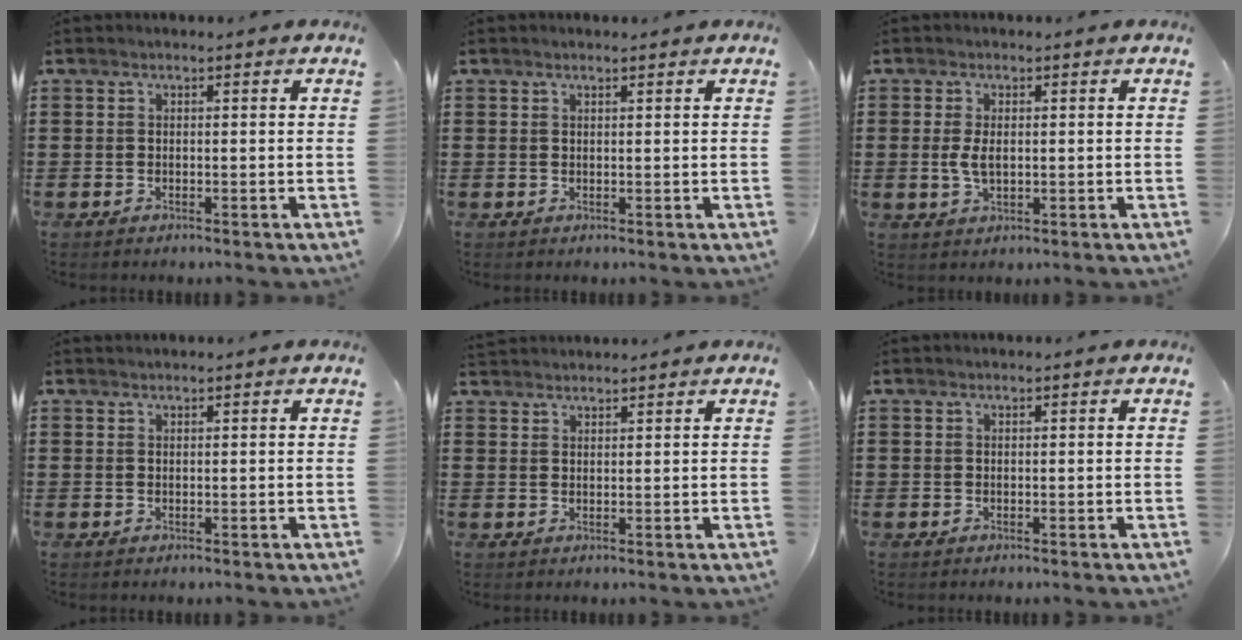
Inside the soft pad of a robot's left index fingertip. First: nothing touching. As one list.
[{"total": 0.7, "force": [0.5, 0.0, 0.4], "torque": [-0.009, -0.001, 0.011]}, {"total": 3.3, "force": [0.1, 1.6, 2.9], "torque": [-0.071, -0.001, -0.004]}, {"total": 0.6, "force": [0.6, -0.1, 0.2], "torque": [-0.004, -0.001, 0.012]}, {"total": 1.8, "force": [1.8, 0.1, 0.0], "torque": [-0.004, 0.002, 0.036]}, {"total": 0.0}]